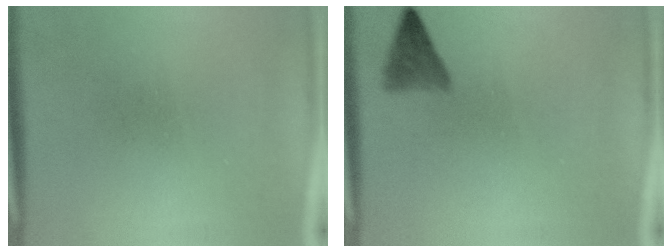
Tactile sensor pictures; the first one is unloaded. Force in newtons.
{"total": 2.8}